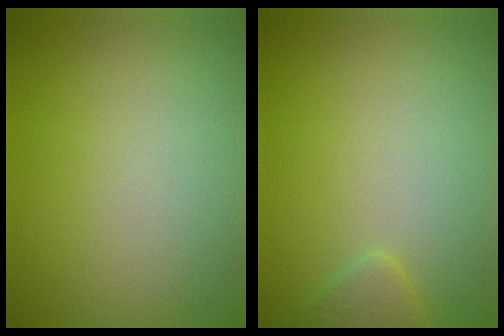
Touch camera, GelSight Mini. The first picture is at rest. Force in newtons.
{"total": 1.4, "press": 1.4, "slide": 0.1}